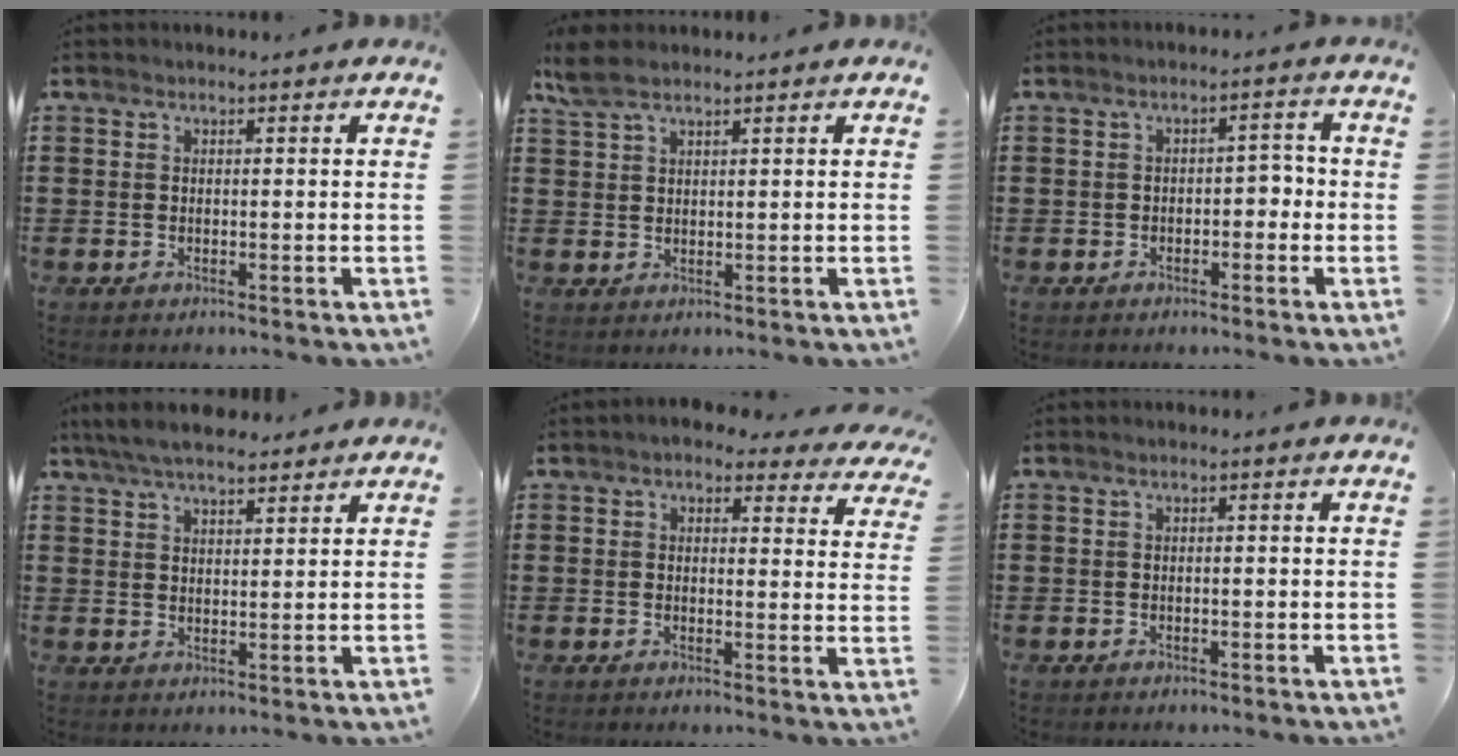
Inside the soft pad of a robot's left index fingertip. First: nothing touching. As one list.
[{"total": 4.3, "force": [2.7, 1.5, 3.0], "torque": [-0.072, 0.004, 0.049]}, {"total": 2.5, "force": [-1.1, 1.4, 1.8], "torque": [-0.039, 0.008, -0.028]}, {"total": 5.2, "force": [4.5, 1.3, 2.4], "torque": [-0.058, -0.003, 0.083]}, {"total": 3.2, "force": [2.7, 1.3, 1.3], "torque": [-0.027, -0.006, 0.046]}, {"total": 0.5, "force": [-0.1, 0.2, 0.5], "torque": [-0.011, -0.002, -0.002]}]